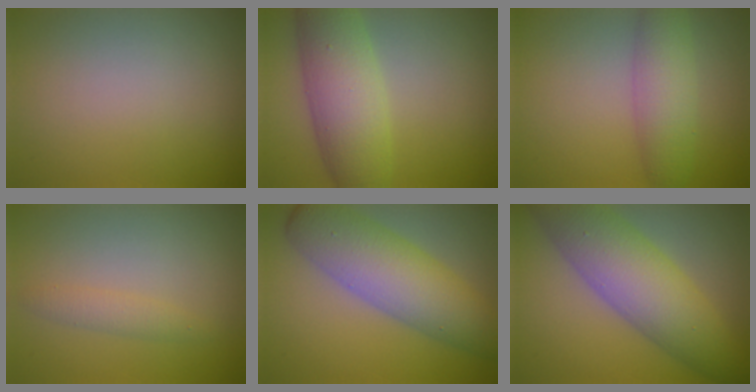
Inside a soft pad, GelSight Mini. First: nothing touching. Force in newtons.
{"total": 7.3, "press": 7.3, "slide": 0.3}
{"total": 4.3, "press": 4.3, "slide": 0.0}
{"total": 1.4, "press": 1.4, "slide": 0.0}
{"total": 7.8, "press": 7.8, "slide": 0.2}
{"total": 8.5, "press": 8.5, "slide": 0.1}